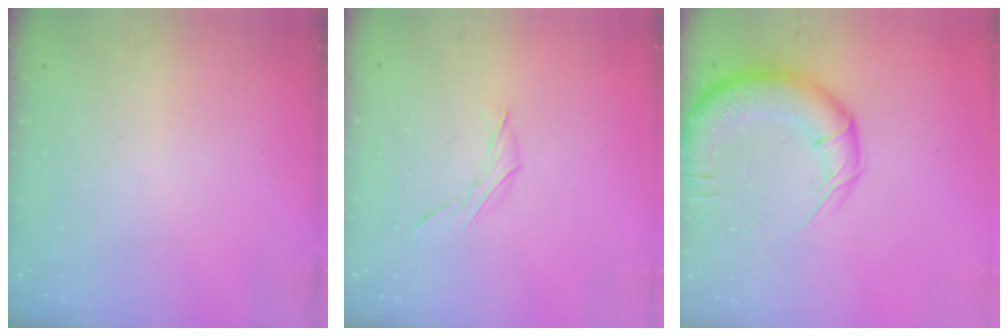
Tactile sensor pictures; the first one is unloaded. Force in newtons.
{"total": 5.5, "press": 5.4, "slide": 1.2}
{"total": 16.0, "press": 15.5, "slide": 4.1}